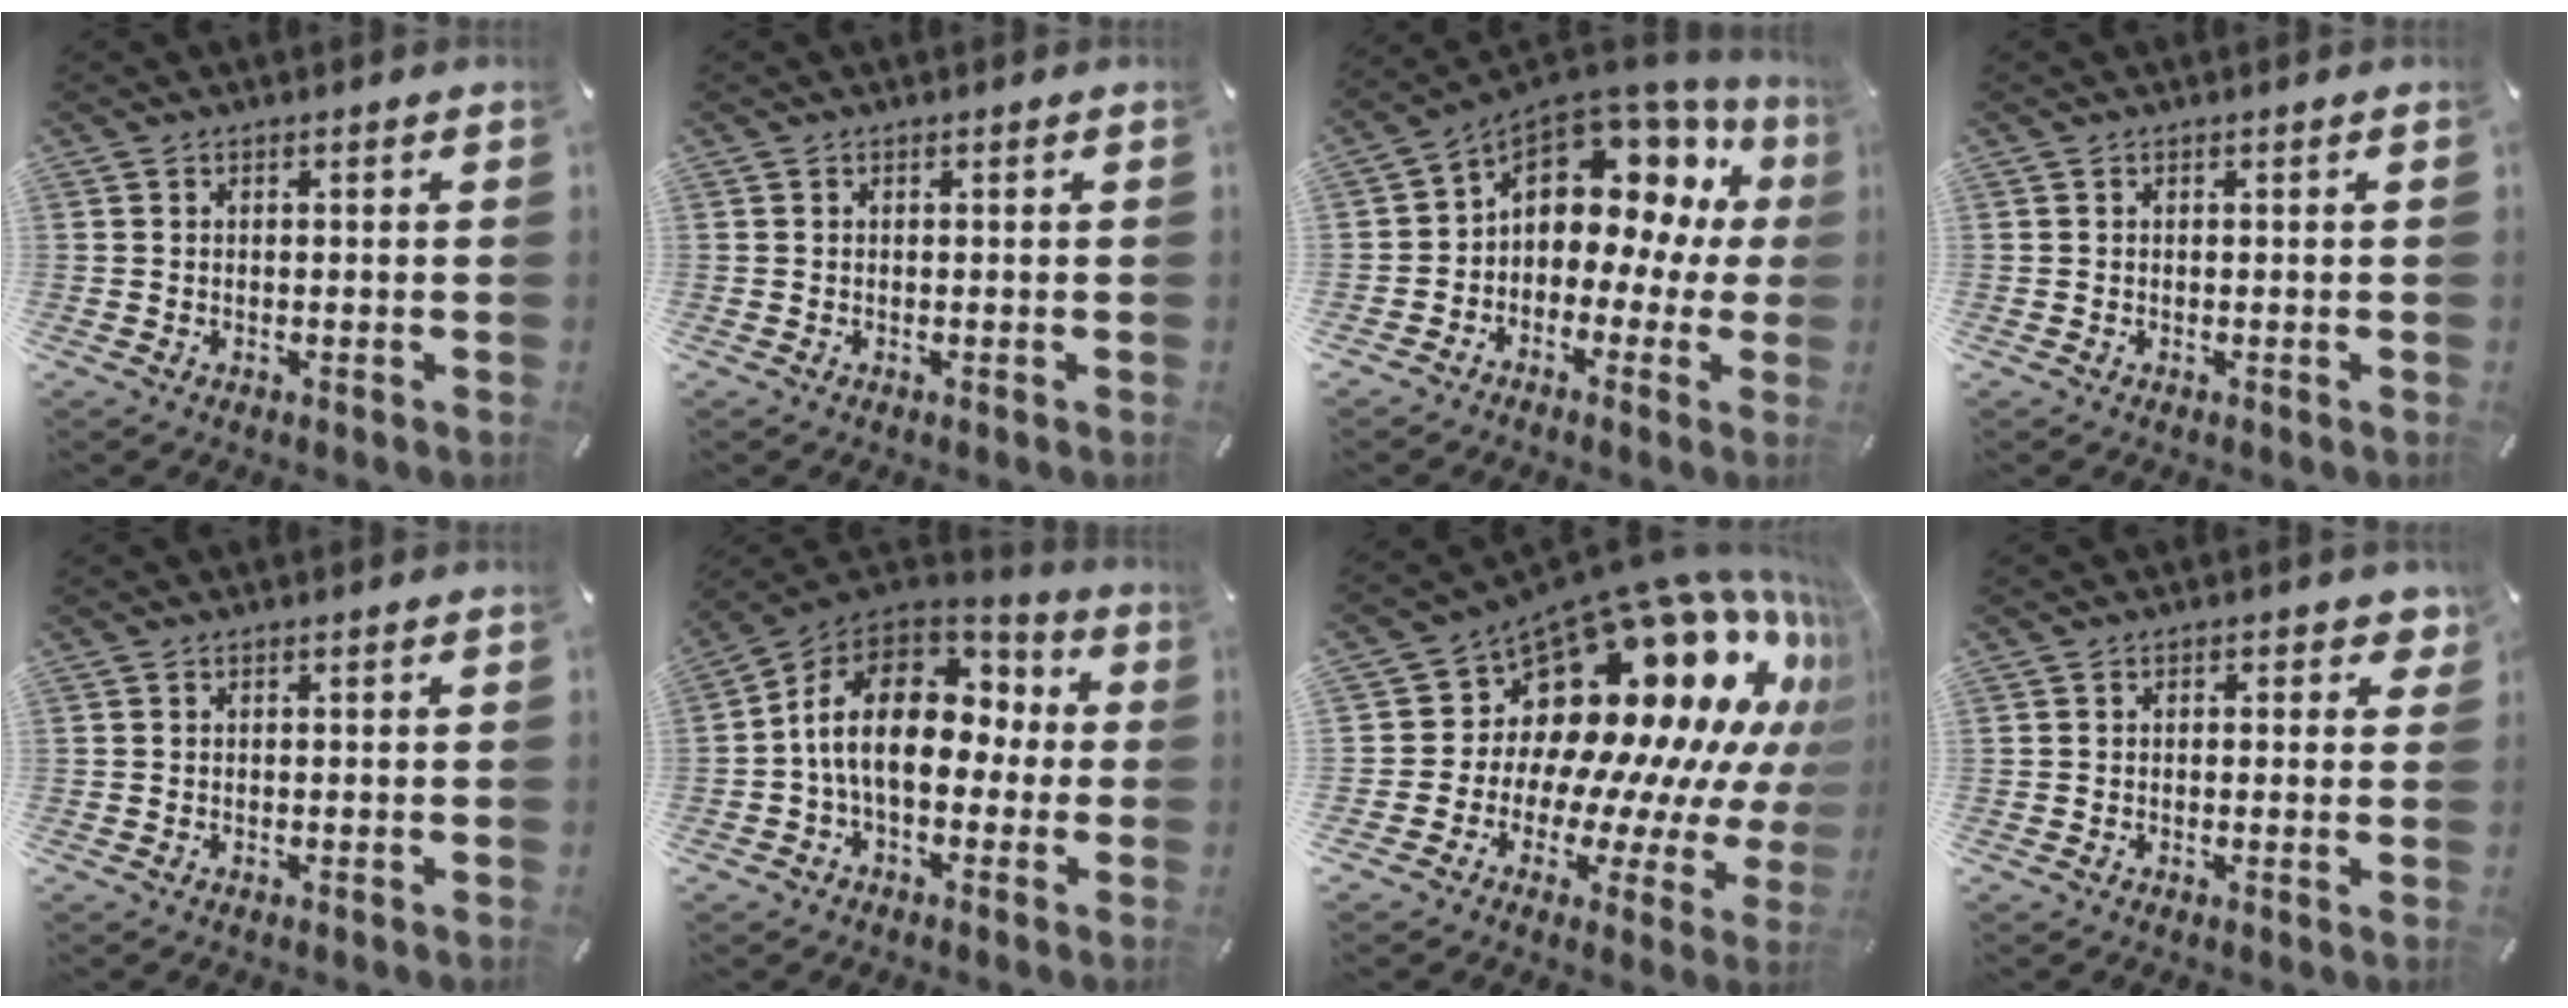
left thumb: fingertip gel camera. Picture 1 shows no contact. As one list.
[{"total": 0.0}, {"total": 11.7, "force": [5.1, 8.2, 6.7], "torque": [-0.102, -0.043, 0.088]}, {"total": 0.0}, {"total": 0.0}, {"total": 16.4, "force": [0.1, 10.6, 12.5], "torque": [-0.238, 0.010, 0.002]}, {"total": 21.3, "force": [11.2, 12.6, 12.9], "torque": [-0.165, -0.156, 0.223]}, {"total": 2.1, "force": [0.6, 1.4, 1.5], "torque": [-0.008, -0.002, 0.004]}]